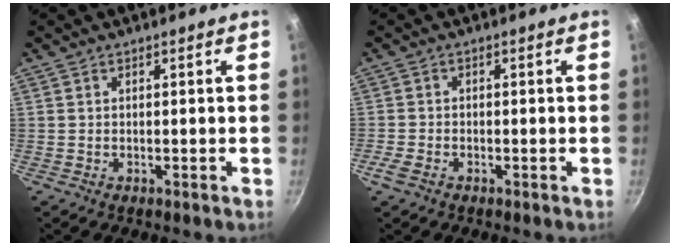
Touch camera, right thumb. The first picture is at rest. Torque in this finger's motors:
{"motor_torque": [0.23, 0.11, 0.29, 0.23, 0.00]}